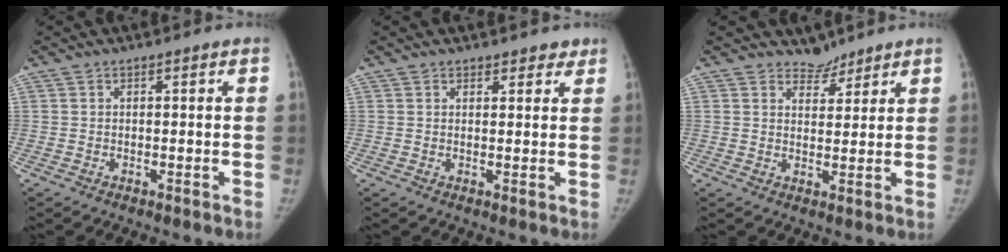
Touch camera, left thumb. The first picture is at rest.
{"total": 2.6, "force": [2.0, 1.5, 0.5], "torque": [0.020, -0.010, 0.021]}
{"total": 3.4, "force": [3.0, 1.6, -0.1], "torque": [0.026, -0.024, 0.046]}